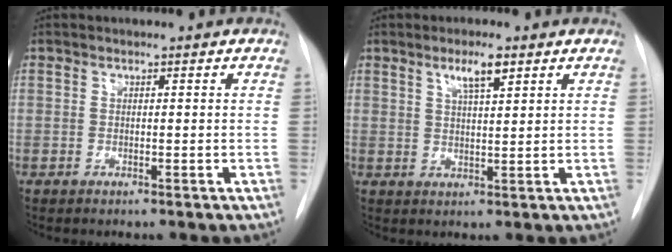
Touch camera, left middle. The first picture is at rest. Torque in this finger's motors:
{"motor_torque": [0.41, -0.27, 0.02, 0.07]}